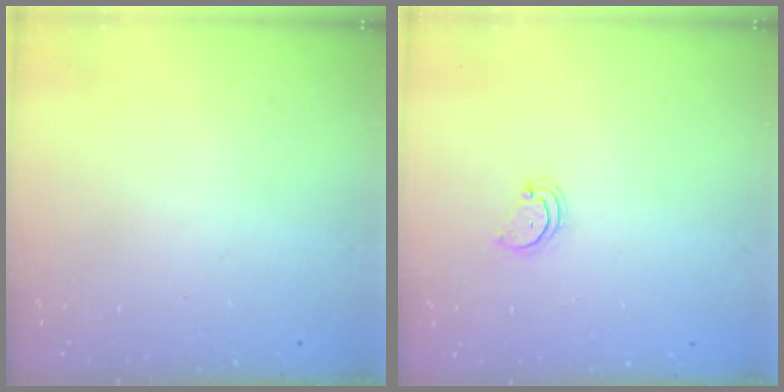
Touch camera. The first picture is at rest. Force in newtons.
{"total": 3.0, "press": 3.0, "slide": 0.2}